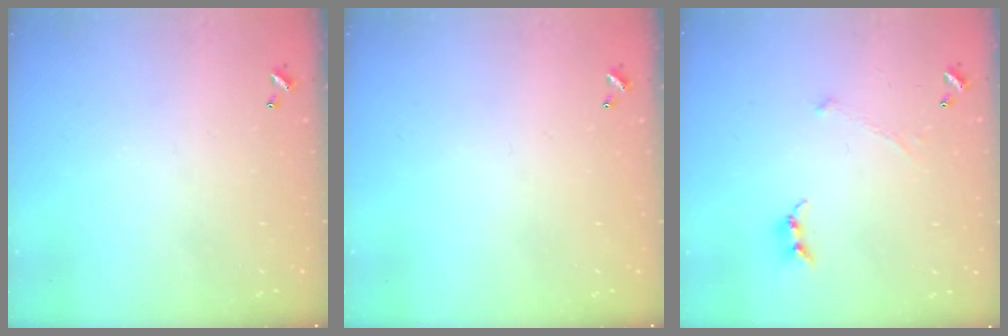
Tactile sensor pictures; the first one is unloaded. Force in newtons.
{"total": 0.0}
{"total": 0.6, "press": 0.6, "slide": 0.3}